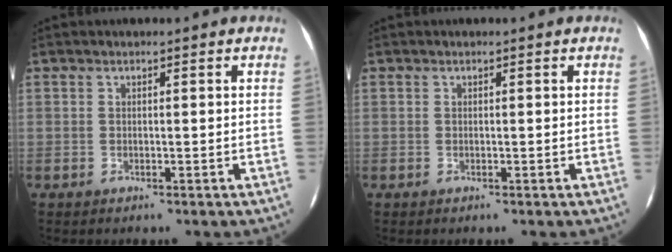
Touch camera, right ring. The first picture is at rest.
{"total": 0.0}